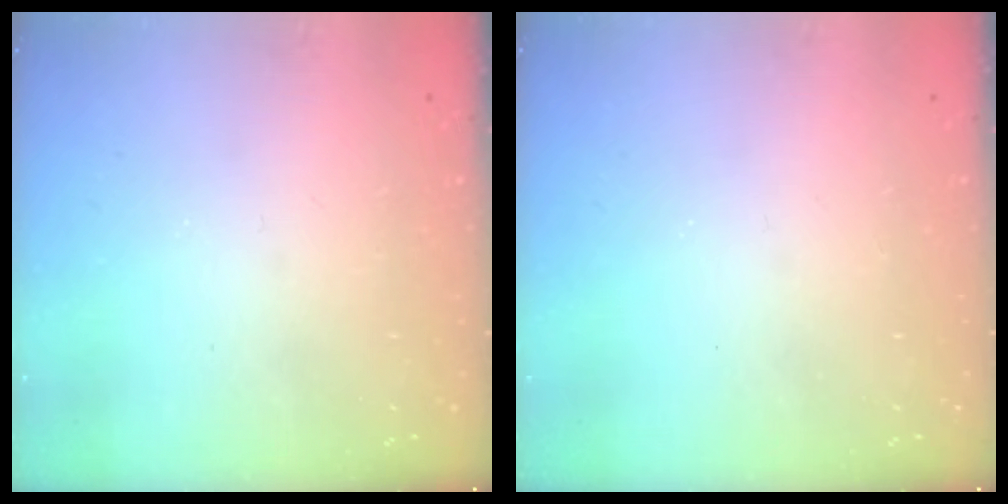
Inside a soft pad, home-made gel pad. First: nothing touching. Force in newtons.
{"total": 0.0}